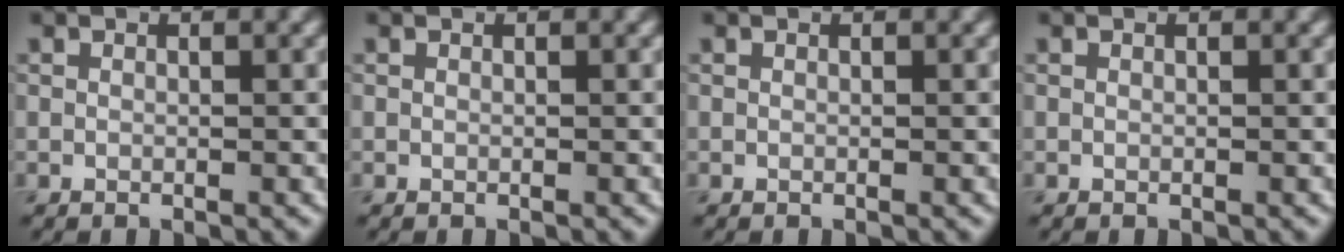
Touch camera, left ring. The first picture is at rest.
{"total": 0.0}
{"total": 0.0}
{"total": 0.0}